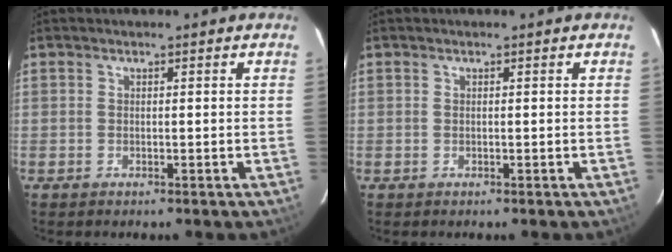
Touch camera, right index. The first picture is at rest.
{"total": 0.0}